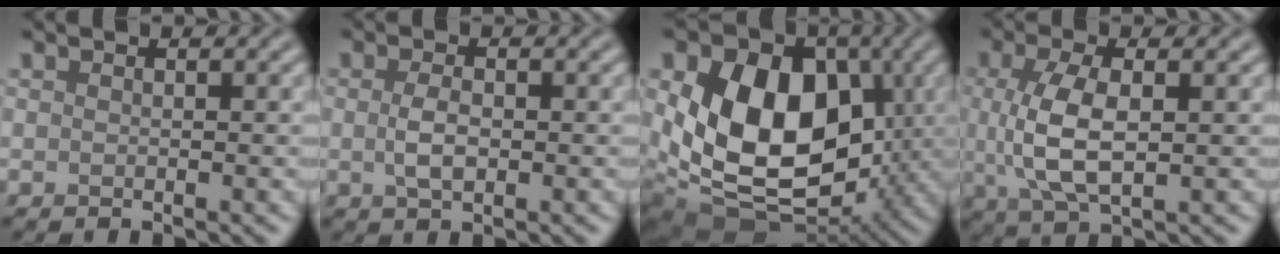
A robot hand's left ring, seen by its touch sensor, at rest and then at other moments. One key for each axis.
{"total": 2.3, "fx": -0.1, "fy": 1.2, "fz": 1.9, "tx": -0.043, "ty": -0.001, "tz": -0.003}
{"total": 14.4, "fx": 0.3, "fy": 10.1, "fz": 10.3, "tx": -0.181, "ty": -0.018, "tz": 0.003}
{"total": 5.6, "fx": 0.3, "fy": 2.4, "fz": 5.1, "tx": -0.116, "ty": 0.001, "tz": 0.007}